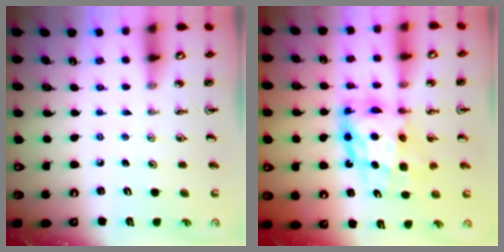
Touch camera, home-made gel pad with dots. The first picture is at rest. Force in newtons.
{"total": 11.3, "press": 11.3, "slide": 1.2}